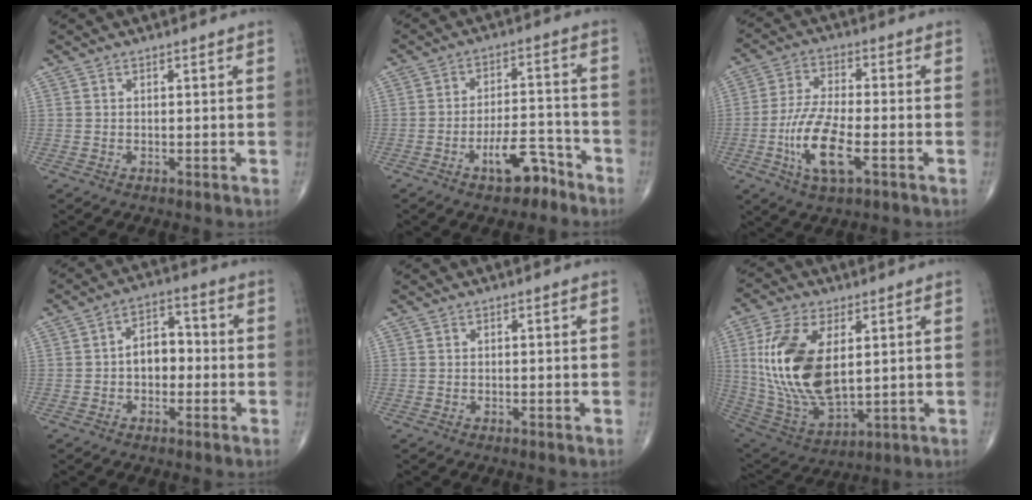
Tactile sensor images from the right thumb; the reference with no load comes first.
{"total": 8.2, "force": [-5.3, 3.5, 5.2], "torque": [-0.068, 0.049, -0.084]}
{"total": 11.5, "force": [-3.9, 4.0, 10.1], "torque": [-0.207, 0.011, -0.074]}
{"total": 6.7, "force": [-0.7, 4.5, 4.8], "torque": [-0.056, 0.026, -0.022]}
{"total": 0.0}
{"total": 20.0, "force": [3.4, 10.4, 16.7], "torque": [-0.336, -0.023, 0.076]}